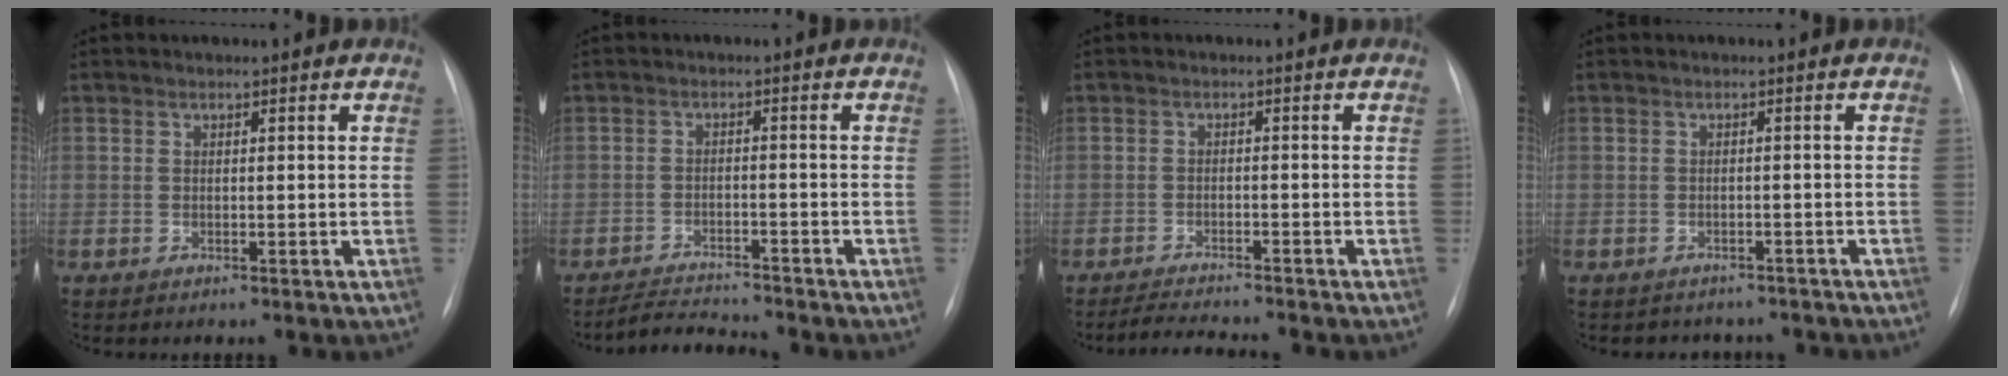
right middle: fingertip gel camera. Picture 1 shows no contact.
{"total": 4.7, "force": [-4.7, -0.5, 0.2], "torque": [-0.008, -0.013, -0.080]}
{"total": 5.3, "force": [-5.0, -0.3, 1.7], "torque": [-0.030, -0.018, -0.081]}
{"total": 5.5, "force": [-5.0, 2.5, 0.3], "torque": [0.000, 0.011, -0.051]}